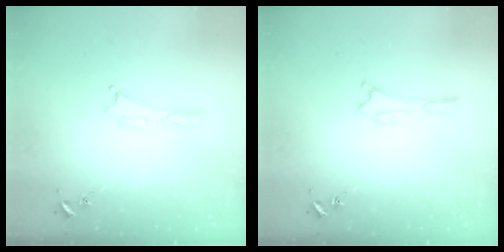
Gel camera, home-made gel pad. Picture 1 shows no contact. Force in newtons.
{"total": 1.9, "press": 1.9, "slide": 0.2}